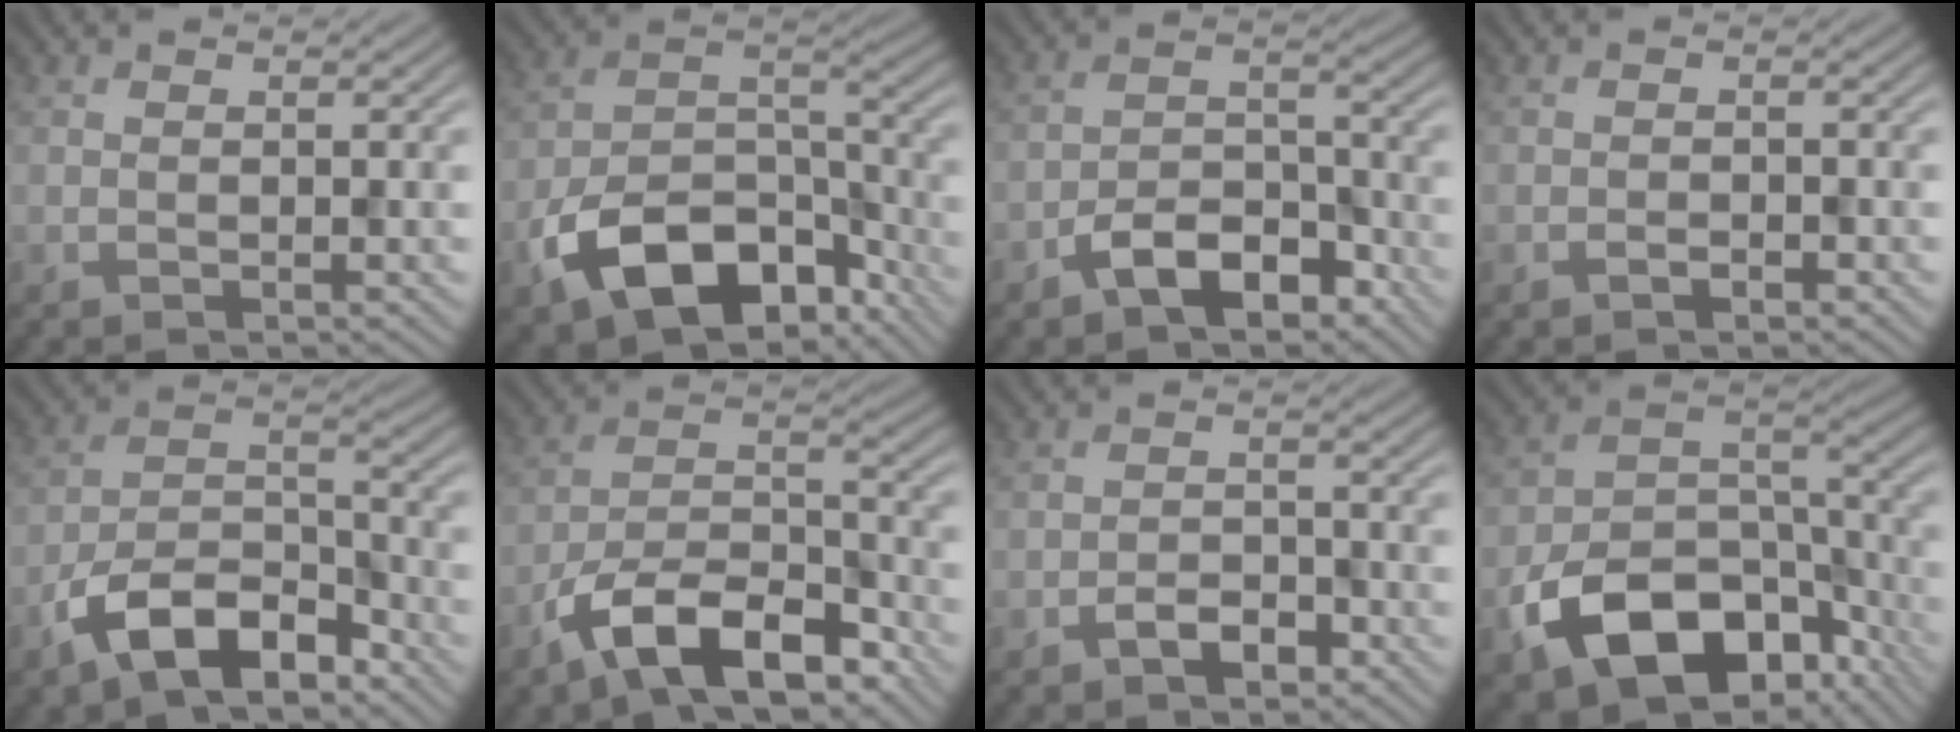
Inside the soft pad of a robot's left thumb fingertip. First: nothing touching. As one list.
[{"total": 12.8, "force": [-7.4, 6.7, 8.1], "torque": [-0.150, -0.018, -0.138]}, {"total": 6.7, "force": [-4.4, 3.4, 3.9], "torque": [-0.064, 0.007, -0.090]}, {"total": 1.1, "force": [-0.7, 0.5, 0.6], "torque": [-0.009, 0.001, -0.014]}, {"total": 10.1, "force": [-6.6, 4.3, 6.3], "torque": [-0.113, 0.001, -0.140]}, {"total": 12.1, "force": [-8.1, 4.8, 7.6], "torque": [-0.129, -0.001, -0.168]}, {"total": 3.0, "force": [-1.9, 1.6, 1.6], "torque": [-0.025, 0.005, -0.038]}, {"total": 14.0, "force": [-7.5, 8.1, 8.6], "torque": [-0.158, -0.029, -0.137]}]